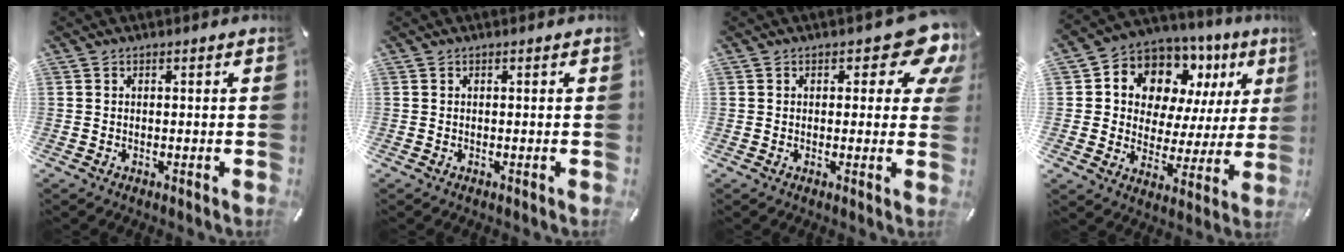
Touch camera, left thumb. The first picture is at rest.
{"total": 0.0}
{"total": 9.8, "force": [4.8, 4.5, 7.2], "torque": [-0.073, -0.028, 0.077]}
{"total": 10.8, "force": [6.6, 7.9, 3.5], "torque": [-0.077, -0.054, 0.126]}